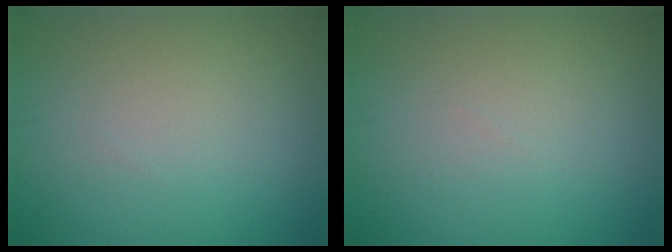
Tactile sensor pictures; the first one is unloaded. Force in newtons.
{"total": 0.0}